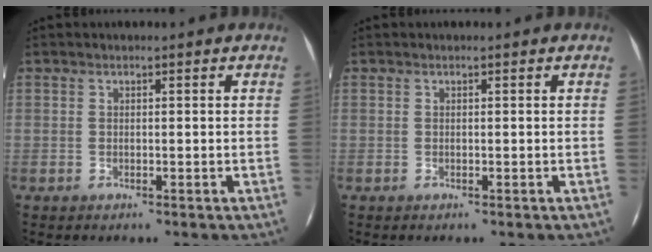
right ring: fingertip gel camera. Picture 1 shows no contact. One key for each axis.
{"total": 0.0}